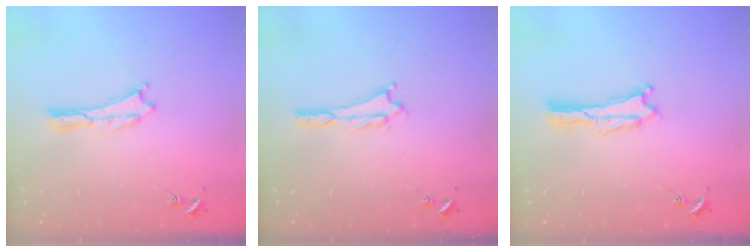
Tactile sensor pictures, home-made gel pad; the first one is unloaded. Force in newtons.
{"total": 0.7, "press": 0.7, "slide": 0.2}
{"total": 0.0}